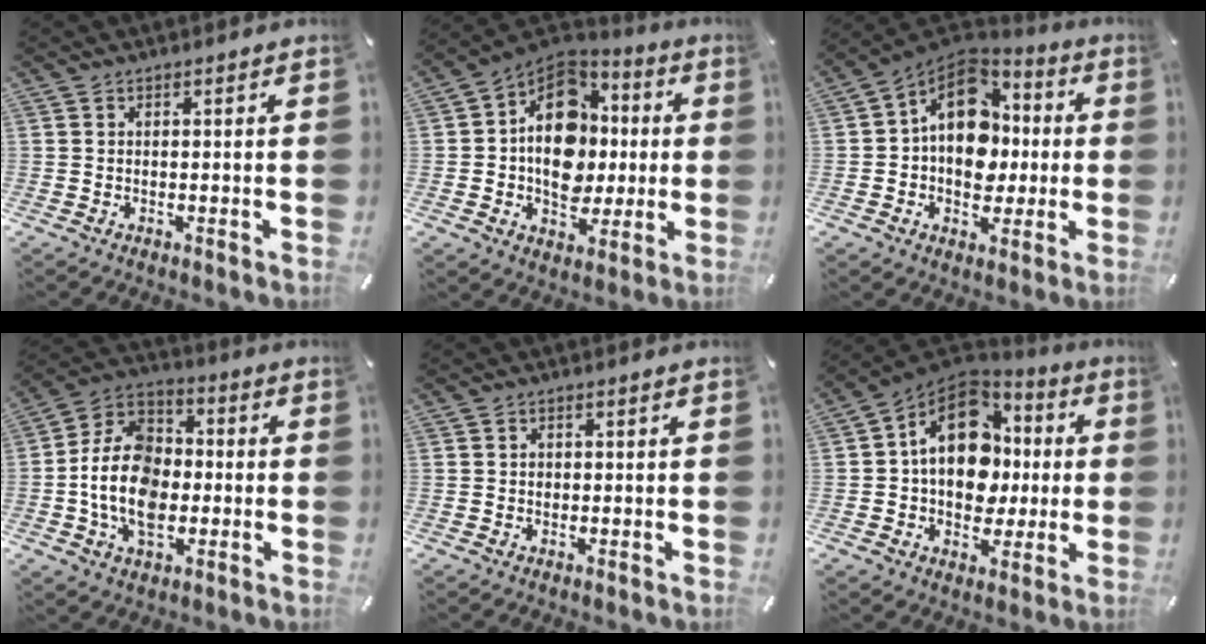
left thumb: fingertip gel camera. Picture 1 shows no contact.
{"total": 16.5, "force": [-0.6, 13.3, 9.9], "torque": [-0.148, 0.005, -0.009]}
{"total": 15.4, "force": [1.3, 12.0, 9.5], "torque": [-0.147, -0.008, 0.028]}
{"total": 14.7, "force": [-2.9, 10.9, 9.5], "torque": [-0.217, 0.014, -0.056]}
{"total": 0.8, "force": [0.0, 0.8, 0.3], "torque": [-0.006, 0.005, -0.002]}
{"total": 17.3, "force": [1.9, 13.1, 11.1], "torque": [-0.202, -0.003, 0.037]}